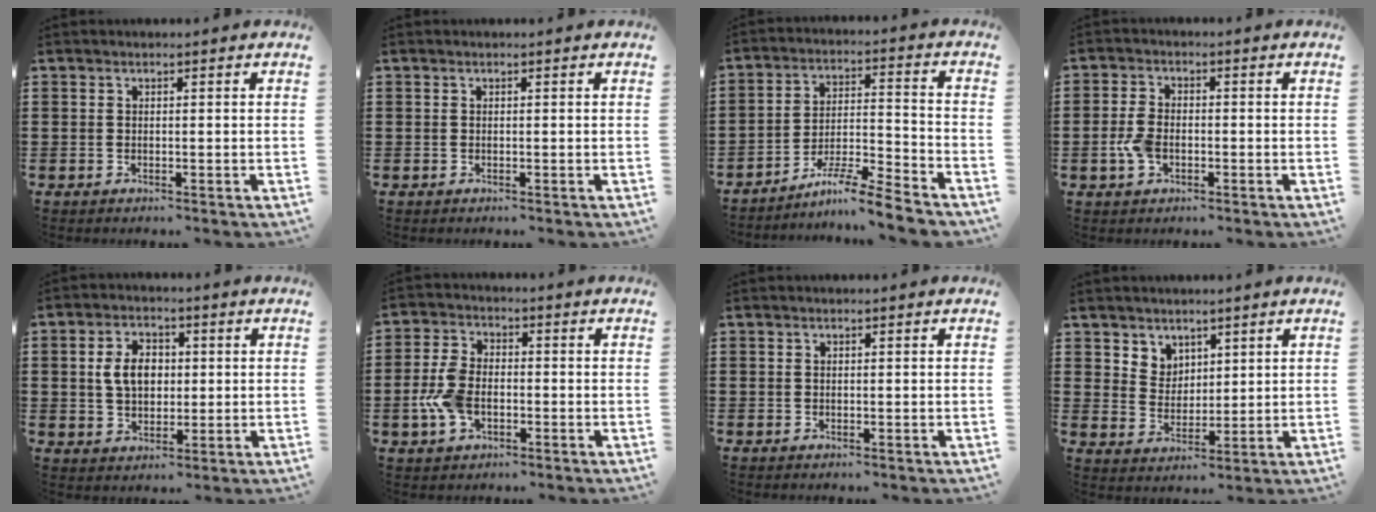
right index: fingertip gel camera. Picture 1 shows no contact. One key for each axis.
{"total": 0.0}
{"total": 7.9, "fx": -7.0, "fy": 0.0, "fz": 3.7, "tx": -0.069, "ty": 0.003, "tz": -0.136}
{"total": 4.1, "fx": -1.1, "fy": 2.5, "fz": 3.1, "tx": -0.075, "ty": -0.004, "tz": -0.023}
{"total": 5.9, "fx": 0.7, "fy": 4.1, "fz": 4.2, "tx": -0.099, "ty": 0.007, "tz": 0.003}
{"total": 6.4, "fx": -1.6, "fy": 3.8, "fz": 4.9, "tx": -0.118, "ty": 0.000, "tz": -0.035}
{"total": 0.0}
{"total": 4.7, "fx": 3.3, "fy": 3.3, "fz": 0.1, "tx": -0.021, "ty": 0.003, "tz": 0.064}